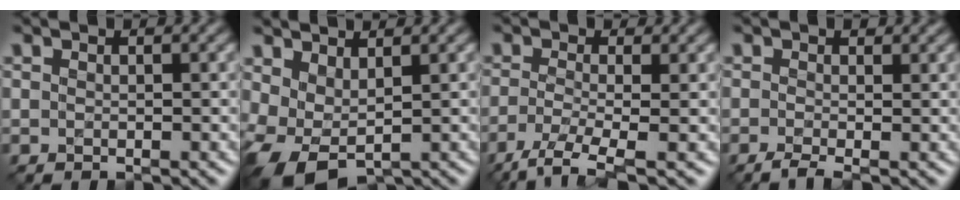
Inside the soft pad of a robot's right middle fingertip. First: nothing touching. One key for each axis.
{"total": 4.7, "fx": 0.5, "fy": 3.0, "fz": 3.6, "tx": -0.090, "ty": -0.007, "tz": 0.021}
{"total": 3.6, "fx": -1.8, "fy": 0.9, "fz": 2.9, "tx": -0.064, "ty": -0.005, "tz": -0.045}
{"total": 1.4, "fx": -0.4, "fy": 0.4, "fz": 1.2, "tx": -0.027, "ty": 0.003, "tz": -0.017}